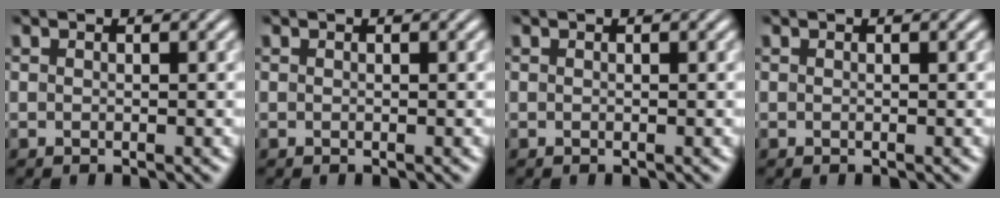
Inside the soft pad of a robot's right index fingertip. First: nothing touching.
{"total": 0.0}
{"total": 0.0}
{"total": 0.0}